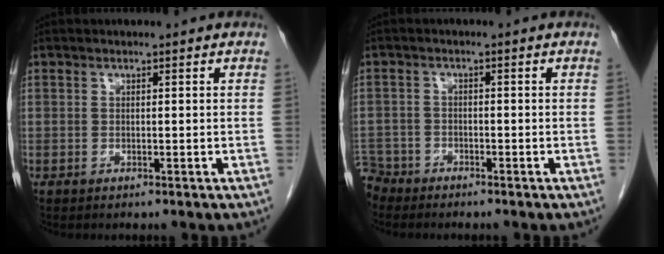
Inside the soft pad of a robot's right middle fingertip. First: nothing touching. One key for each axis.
{"total": 4.0, "fx": -3.7, "fy": 1.5, "fz": -0.5, "tx": 0.014, "ty": -0.006, "tz": -0.075}